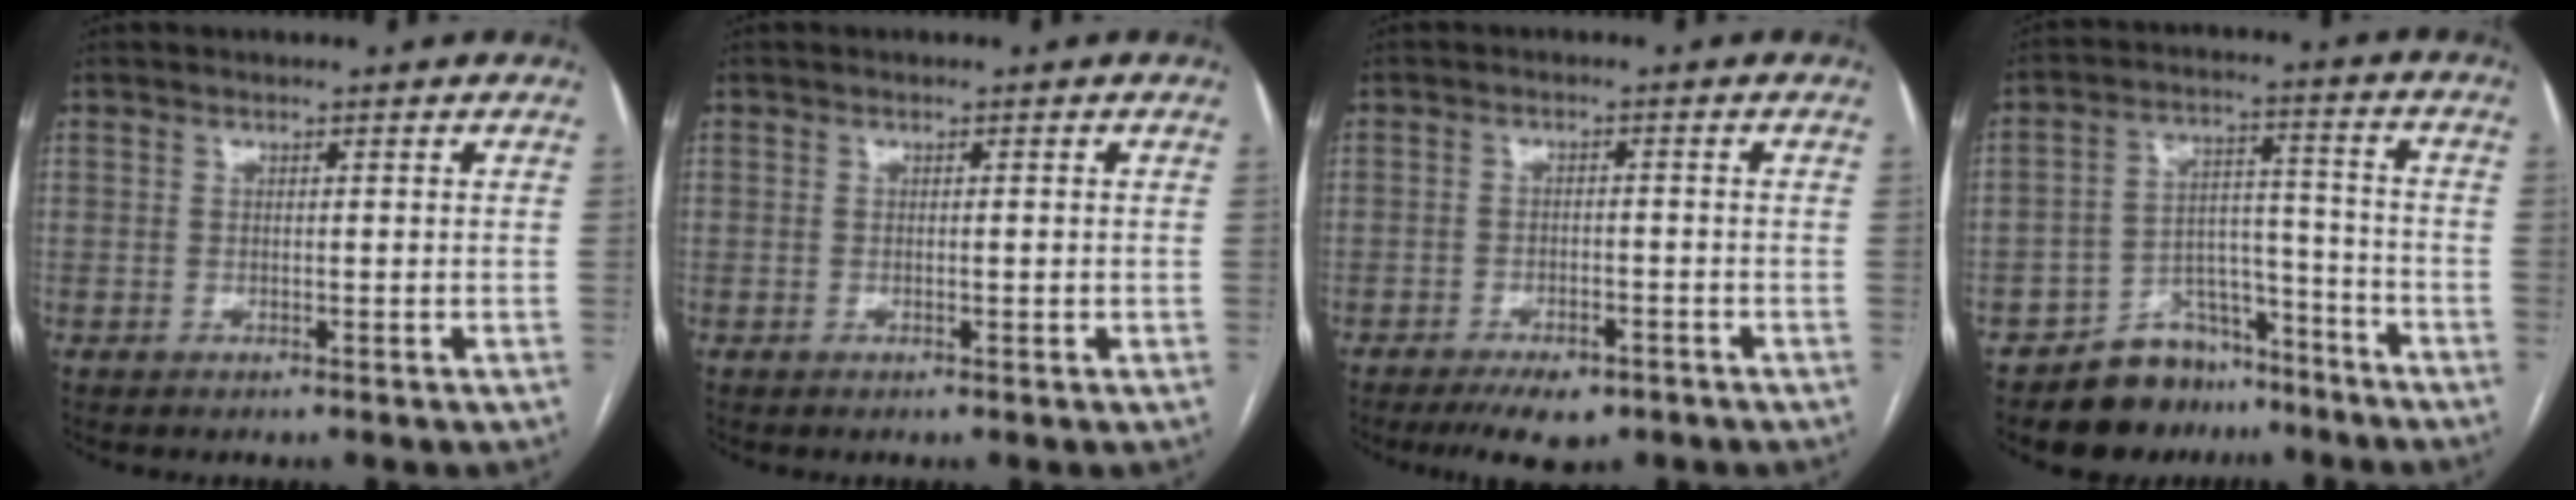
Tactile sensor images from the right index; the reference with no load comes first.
{"total": 0.9, "force": [-0.1, 0.2, 0.8], "torque": [-0.015, -0.002, 0.000]}
{"total": 6.2, "force": [-4.5, 2.6, 3.4], "torque": [-0.050, -0.002, -0.067]}
{"total": 8.9, "force": [-7.4, 4.8, 0.9], "torque": [-0.002, 0.052, -0.119]}